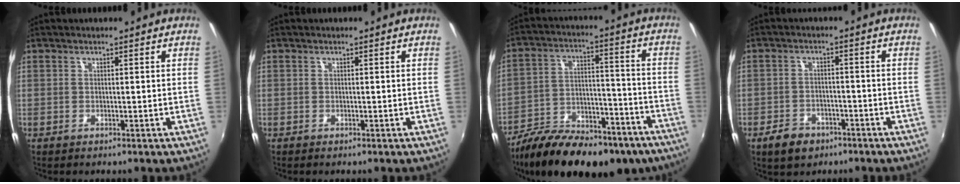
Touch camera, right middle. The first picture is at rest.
{"total": 0.0}
{"total": 26.1, "force": [-18.9, 11.2, 14.1], "torque": [-0.255, -0.005, -0.269]}
{"total": 6.1, "force": [-4.1, 3.8, 2.4], "torque": [-0.070, 0.004, -0.061]}